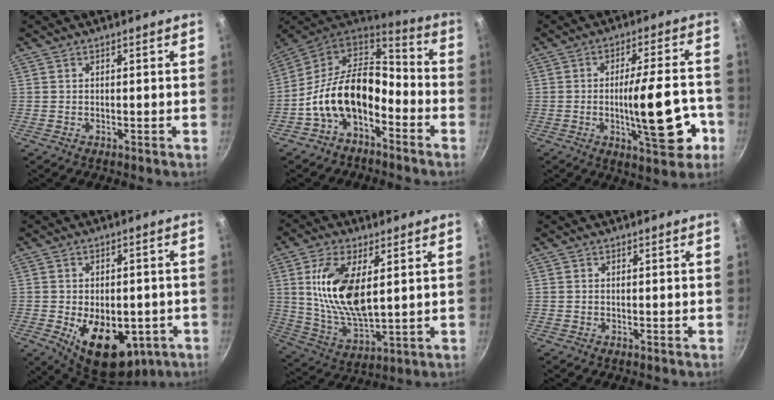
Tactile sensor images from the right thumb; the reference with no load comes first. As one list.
[{"total": 16.3, "force": [-5.3, 10.0, 11.7], "torque": [-0.188, 0.066, -0.112]}, {"total": 15.8, "force": [-4.3, 4.8, 14.4], "torque": [-0.182, 0.023, -0.057]}, {"total": 16.4, "force": [-5.0, 9.9, 12.1], "torque": [-0.142, -0.005, -0.055]}, {"total": 15.4, "force": [3.6, 7.2, 13.1], "torque": [-0.248, -0.018, 0.077]}, {"total": 0.0}]